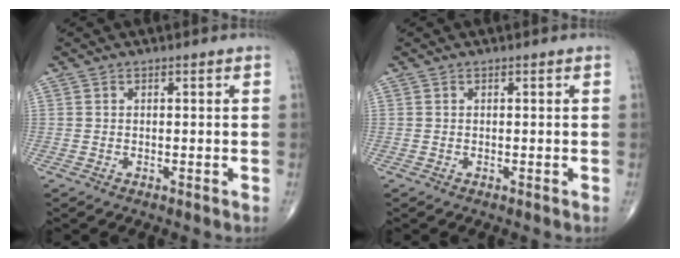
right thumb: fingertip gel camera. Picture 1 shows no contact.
{"total": 0.0}